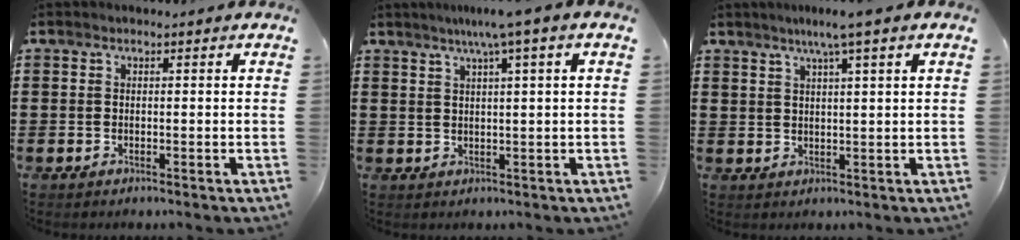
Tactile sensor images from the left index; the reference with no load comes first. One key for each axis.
{"total": 4.3, "fx": 2.2, "fy": -0.7, "fz": 3.6, "tx": -0.071, "ty": 0.000, "tz": 0.035}
{"total": 4.1, "fx": 2.7, "fy": -0.6, "fz": 3.0, "tx": -0.062, "ty": -0.003, "tz": 0.046}